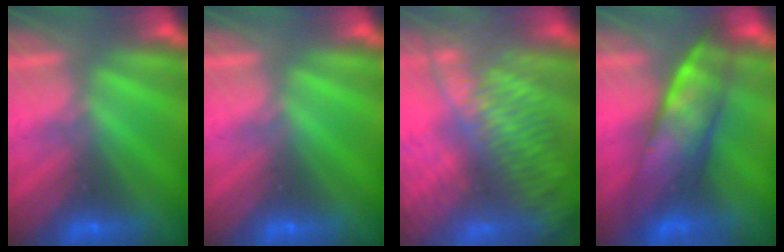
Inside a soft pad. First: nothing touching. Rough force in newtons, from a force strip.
{"total": 0.0}
{"total": 13.7}
{"total": 8.0}